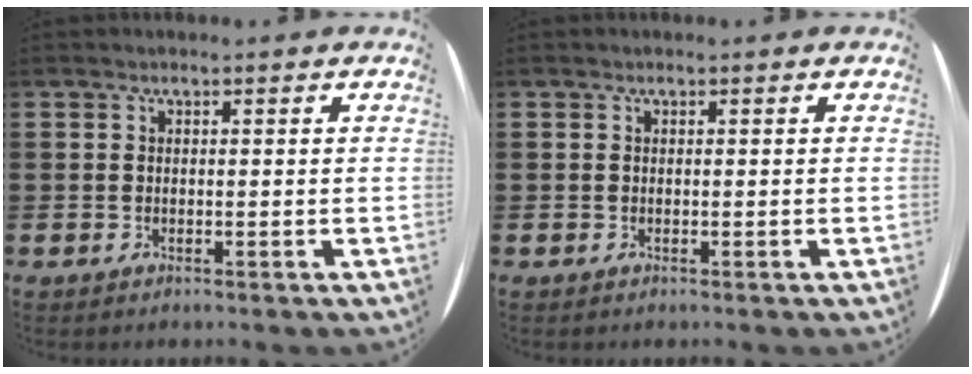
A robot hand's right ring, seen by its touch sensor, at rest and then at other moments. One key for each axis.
{"total": 0.0}